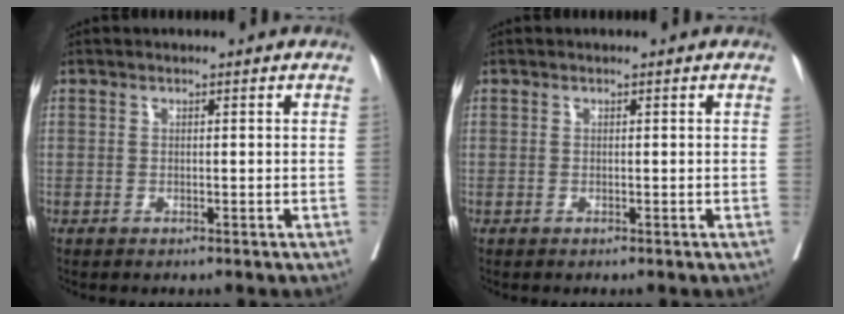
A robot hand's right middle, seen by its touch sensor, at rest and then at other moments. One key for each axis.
{"total": 0.0}